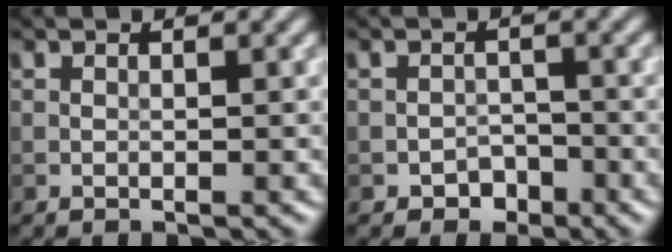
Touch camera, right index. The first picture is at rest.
{"total": 1.9, "force": [-1.2, 1.3, 0.5], "torque": [0.001, 0.004, -0.023]}